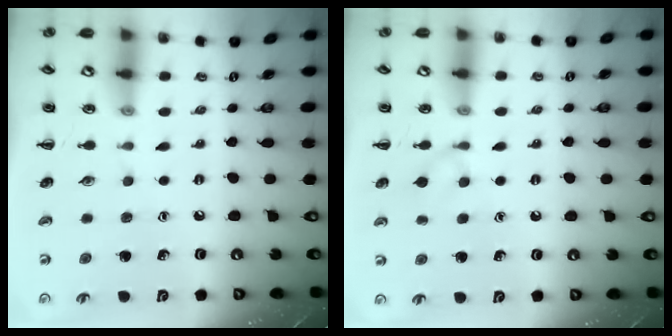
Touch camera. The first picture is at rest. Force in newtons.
{"total": 6.1, "press": 5.7, "slide": 2.2}